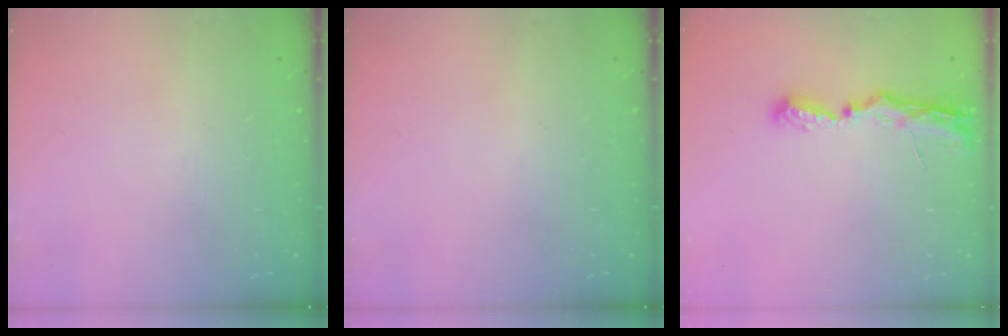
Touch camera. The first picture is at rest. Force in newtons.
{"total": 0.0}
{"total": 7.5, "press": 7.5, "slide": 0.4}